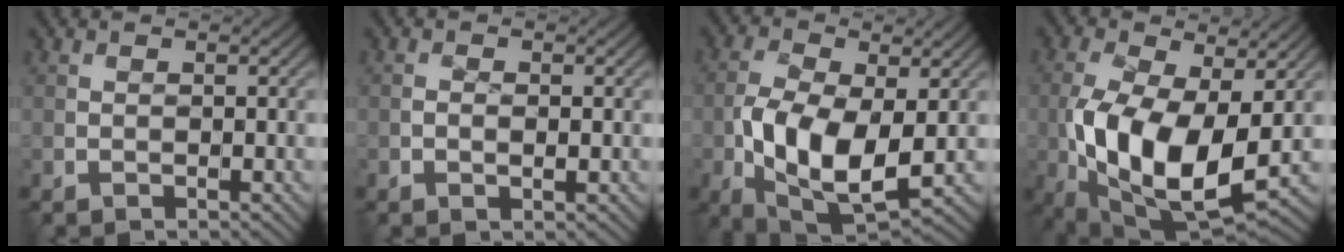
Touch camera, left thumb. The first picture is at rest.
{"total": 1.1, "force": [-0.3, 0.5, 0.9], "torque": [-0.014, 0.001, -0.006]}
{"total": 11.7, "force": [-1.7, 6.2, 9.8], "torque": [-0.212, -0.020, -0.027]}
{"total": 14.1, "force": [-1.6, 7.2, 12.0], "torque": [-0.265, -0.024, -0.026]}